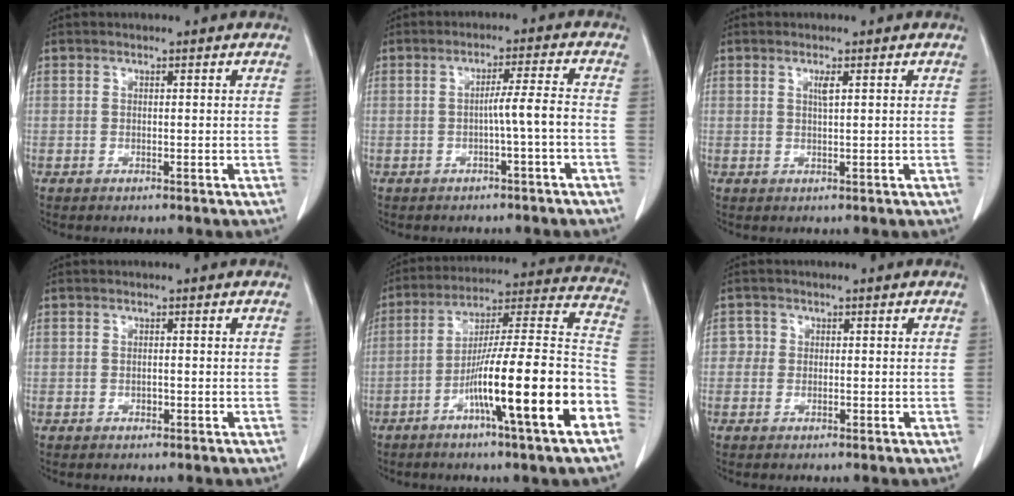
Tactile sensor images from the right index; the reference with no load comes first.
{"total": 4.0, "force": [-1.3, -0.8, 3.7], "torque": [-0.058, 0.006, -0.020]}
{"total": 1.3, "force": [0.5, 0.0, 1.2], "torque": [-0.025, -0.001, 0.010]}
{"total": 0.6, "force": [-0.2, 0.3, 0.5], "torque": [-0.012, 0.000, 0.000]}
{"total": 20.9, "force": [-8.5, 0.0, 19.1], "torque": [-0.268, -0.001, -0.139]}
{"total": 1.6, "force": [0.0, 1.6, 0.1], "torque": [0.005, 0.005, -0.003]}